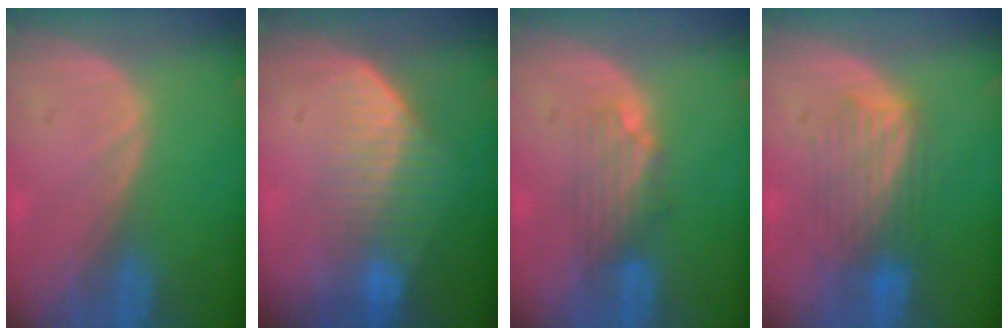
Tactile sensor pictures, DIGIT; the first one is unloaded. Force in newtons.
{"total": 7.2, "press": 6.2, "slide": 3.7}
{"total": 3.7, "press": 3.7, "slide": 0.4}
{"total": 6.1, "press": 6.1, "slide": 0.6}